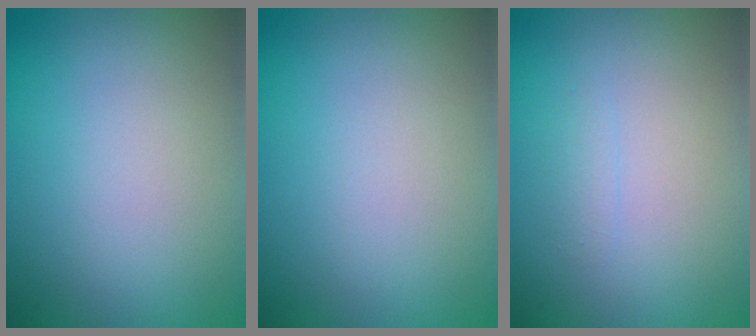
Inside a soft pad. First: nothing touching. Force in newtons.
{"total": 0.0}
{"total": 0.7, "press": 0.7, "slide": 0.0}